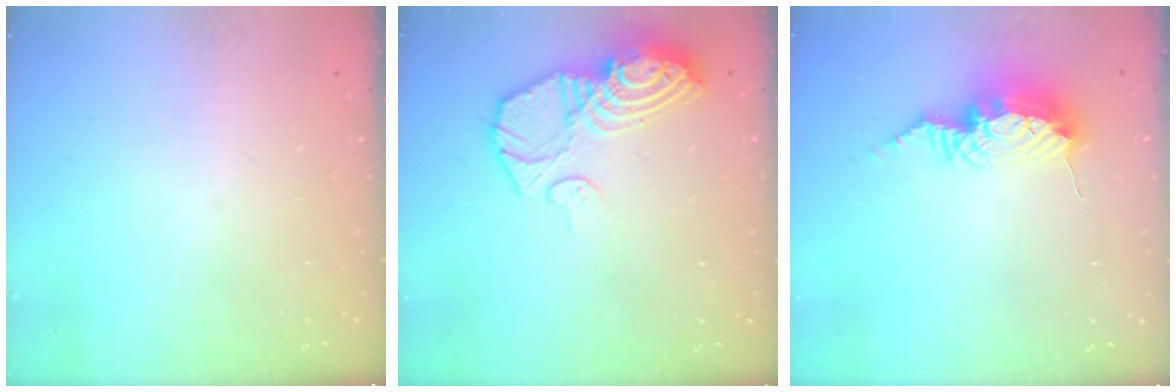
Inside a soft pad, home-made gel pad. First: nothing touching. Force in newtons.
{"total": 13.5, "press": 13.5, "slide": 1.1}
{"total": 10.8, "press": 10.7, "slide": 1.2}